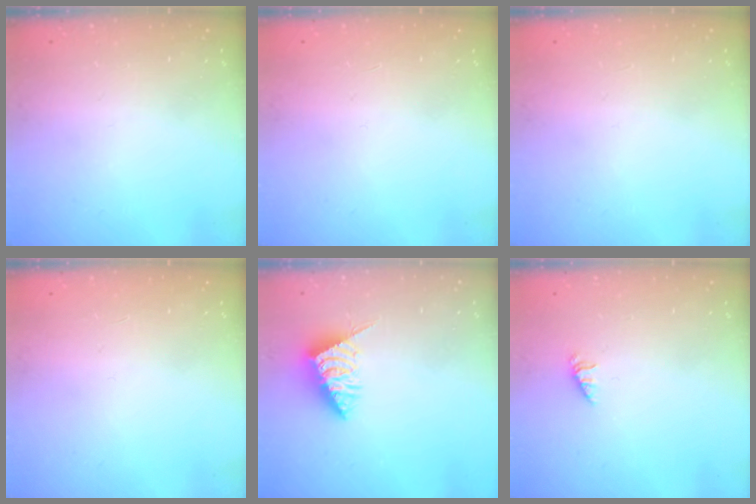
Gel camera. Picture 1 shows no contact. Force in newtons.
{"total": 0.0}
{"total": 0.0}
{"total": 0.0}
{"total": 4.9, "press": 4.9, "slide": 0.2}
{"total": 0.0}